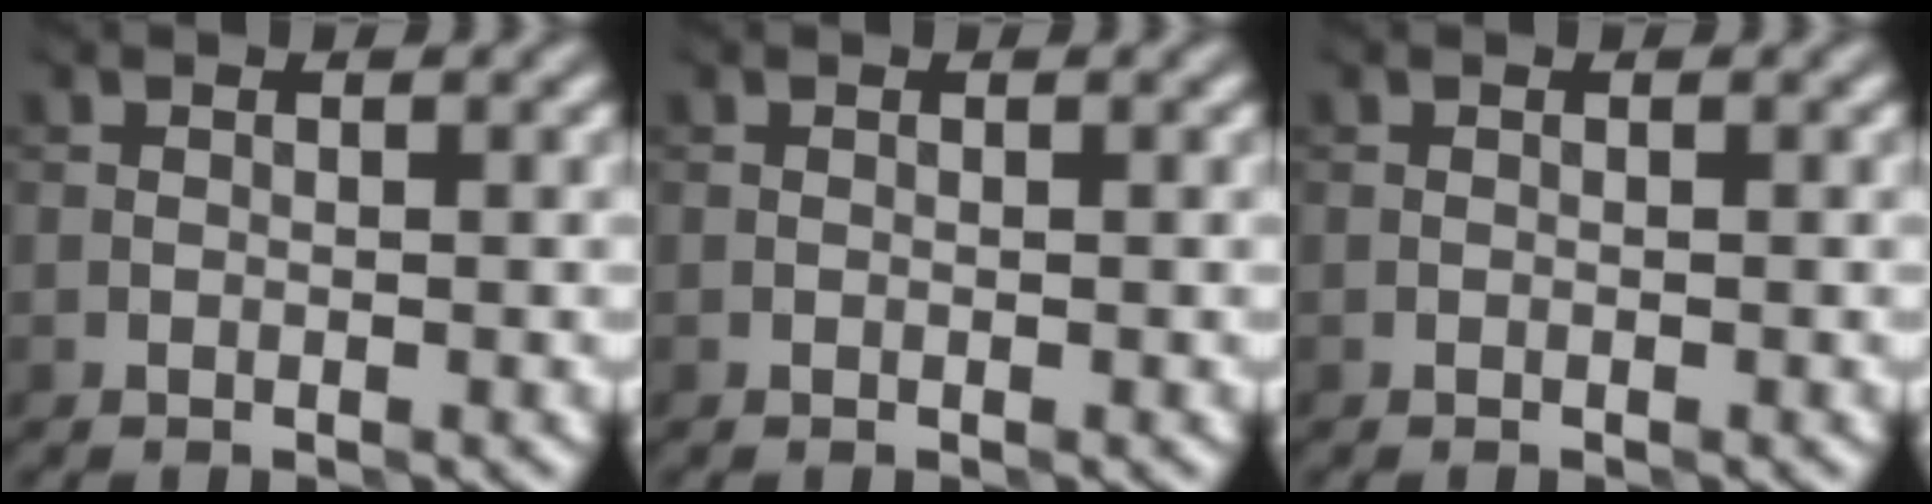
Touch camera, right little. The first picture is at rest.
{"total": 0.0}
{"total": 0.0}